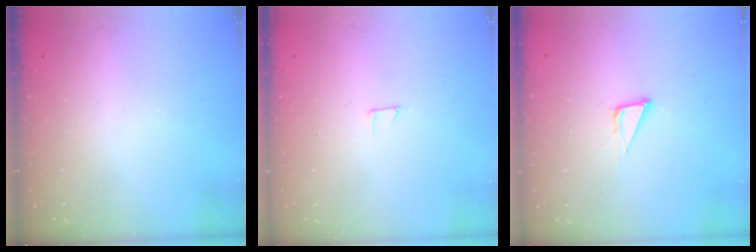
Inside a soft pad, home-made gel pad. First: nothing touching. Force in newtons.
{"total": 3.9, "press": 3.9, "slide": 0.2}
{"total": 5.3, "press": 5.3, "slide": 0.3}